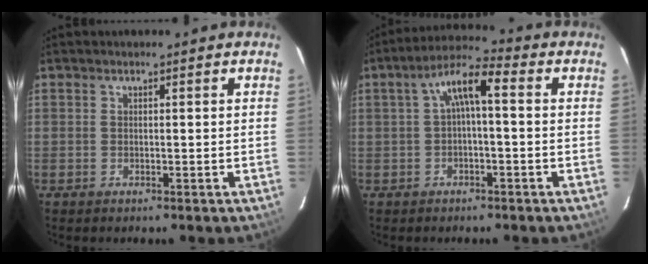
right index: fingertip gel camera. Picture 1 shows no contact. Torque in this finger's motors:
{"motor_torque": [0.65, -0.09, 0.51, 0.12]}